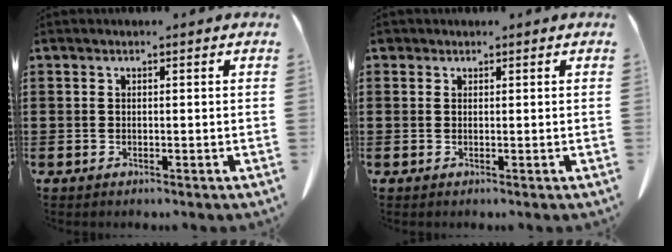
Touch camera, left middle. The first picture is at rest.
{"total": 0.7, "force": [0.4, 0.5, 0.2], "torque": [-0.007, 0.003, 0.008]}